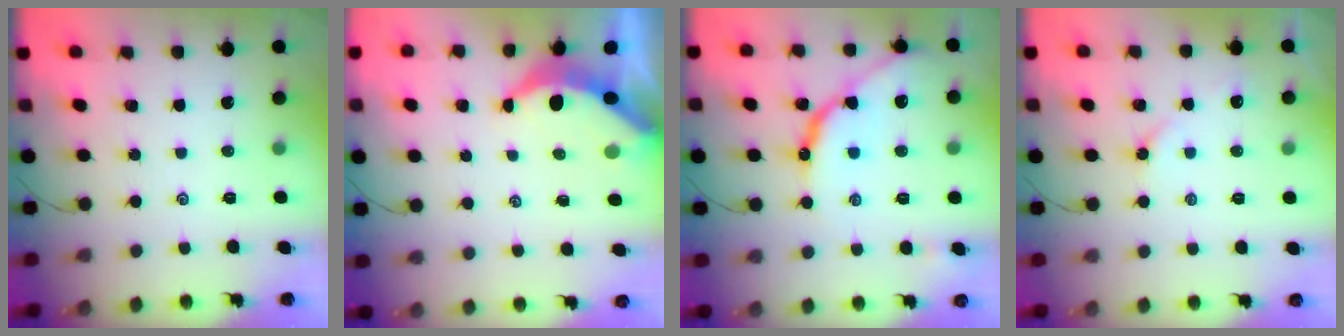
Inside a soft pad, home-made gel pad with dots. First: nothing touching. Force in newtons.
{"total": 5.4, "press": 5.4, "slide": 0.6}
{"total": 11.8, "press": 11.7, "slide": 1.2}
{"total": 4.7, "press": 4.6, "slide": 0.5}